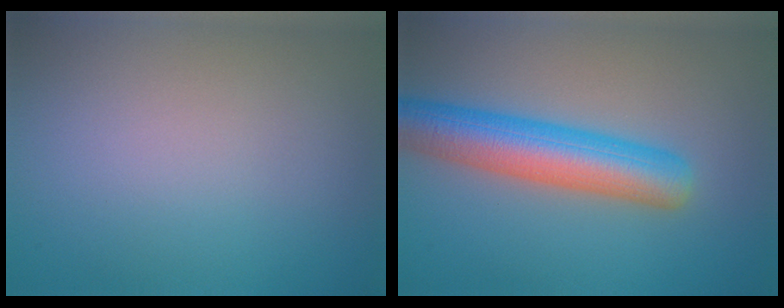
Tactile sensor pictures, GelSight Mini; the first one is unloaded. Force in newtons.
{"total": 6.9, "press": 6.9, "slide": 0.4}